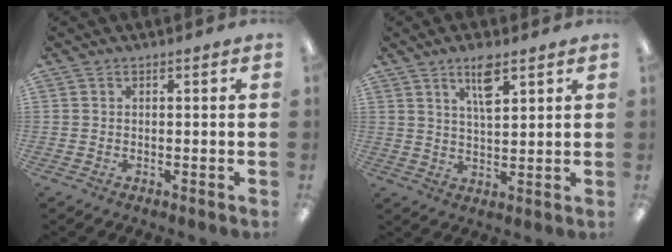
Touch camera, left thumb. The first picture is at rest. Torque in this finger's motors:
{"motor_torque": [0.05, 0.15, -0.03, -0.35, 0.05]}